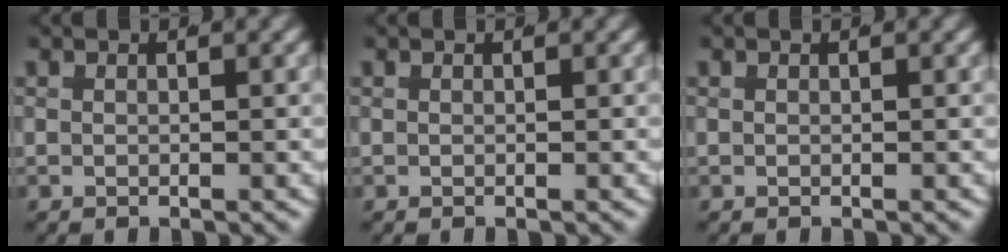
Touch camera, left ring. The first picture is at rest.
{"total": 0.0}
{"total": 0.0}